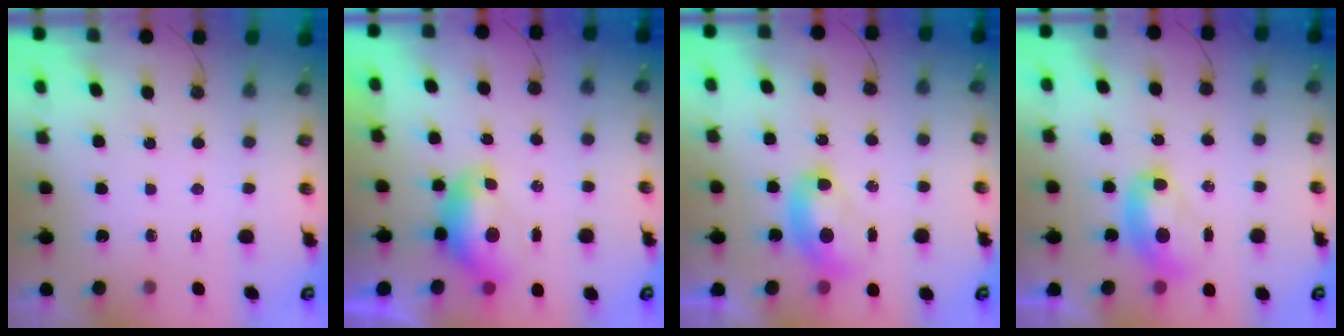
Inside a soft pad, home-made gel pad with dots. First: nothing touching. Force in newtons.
{"total": 0.9, "press": 0.7, "slide": 0.5}
{"total": 2.7, "press": 2.7, "slide": 0.1}
{"total": 2.6, "press": 2.6, "slide": 0.2}